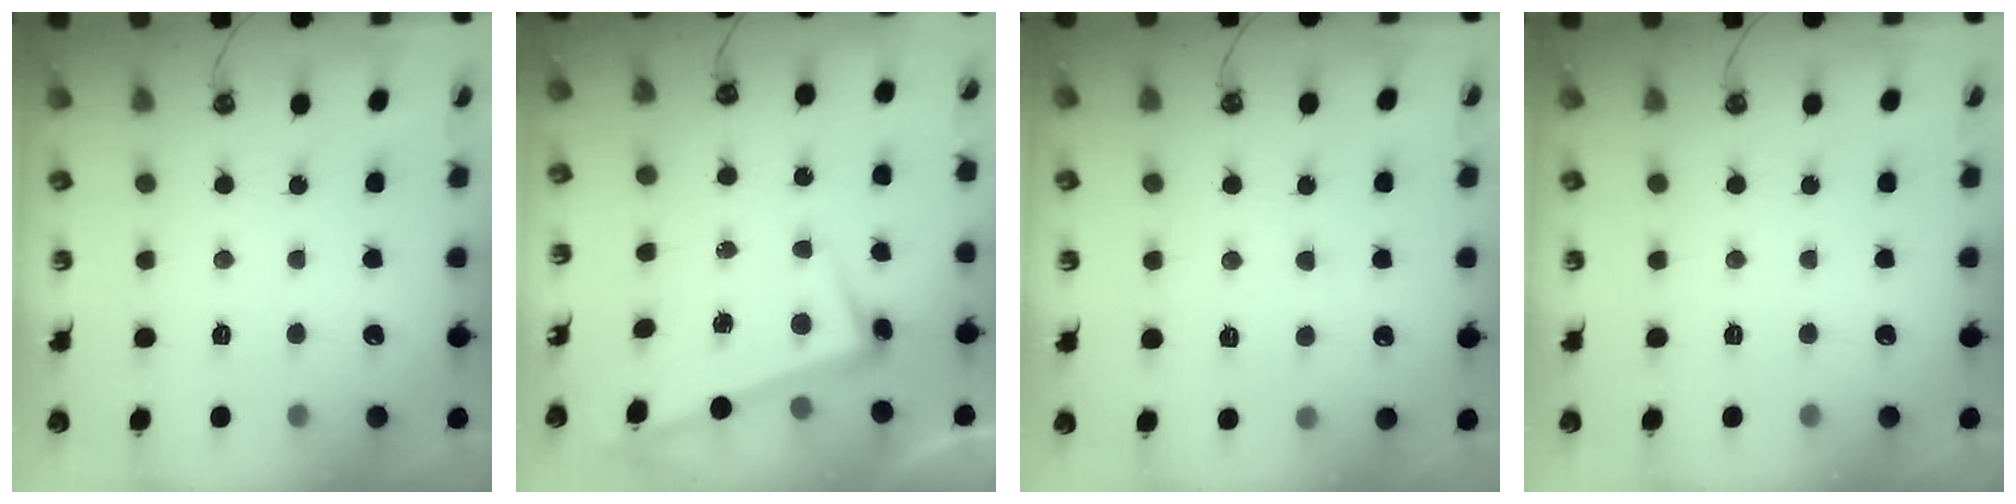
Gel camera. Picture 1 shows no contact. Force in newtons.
{"total": 2.5, "press": 2.4, "slide": 0.8}
{"total": 2.0, "press": 2.0, "slide": 0.4}
{"total": 0.0}